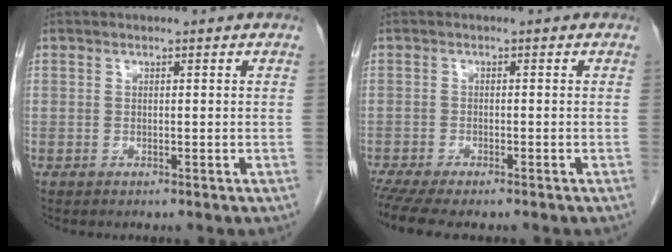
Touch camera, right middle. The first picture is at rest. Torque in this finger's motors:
{"motor_torque": [1.18, -0.96, 0.27, 0.11]}